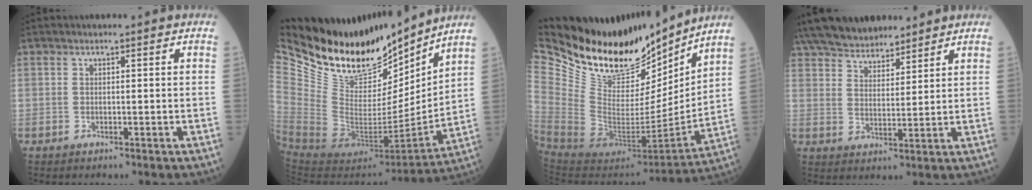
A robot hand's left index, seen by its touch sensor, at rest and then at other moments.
{"total": 23.8, "force": [20.5, 8.6, 8.6], "torque": [-0.187, -0.037, 0.353]}
{"total": 26.6, "force": [22.2, 9.2, 11.4], "torque": [-0.237, -0.034, 0.376]}
{"total": 15.2, "force": [13.2, 5.1, 5.4], "torque": [-0.110, 0.031, 0.225]}